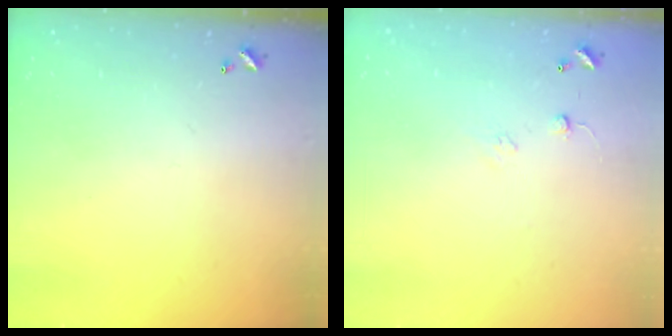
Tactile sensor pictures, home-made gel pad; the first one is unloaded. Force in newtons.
{"total": 6.7, "press": 6.6, "slide": 0.6}